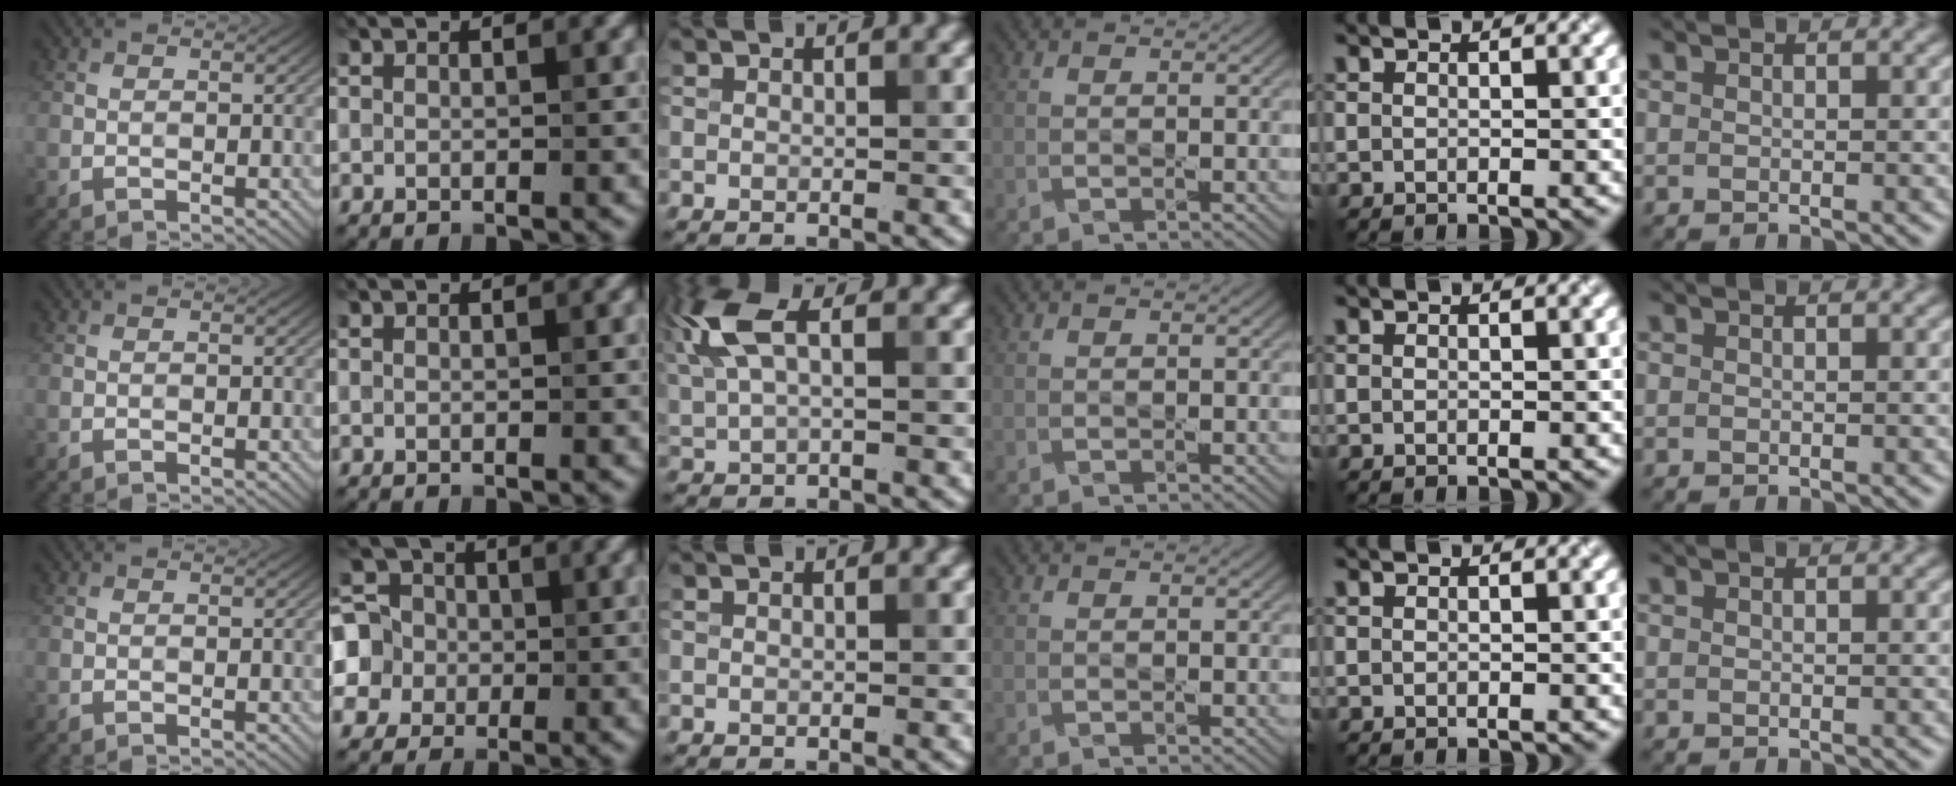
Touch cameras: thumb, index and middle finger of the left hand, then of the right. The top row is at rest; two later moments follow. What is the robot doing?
{"motion": "press", "object": "joystick"}